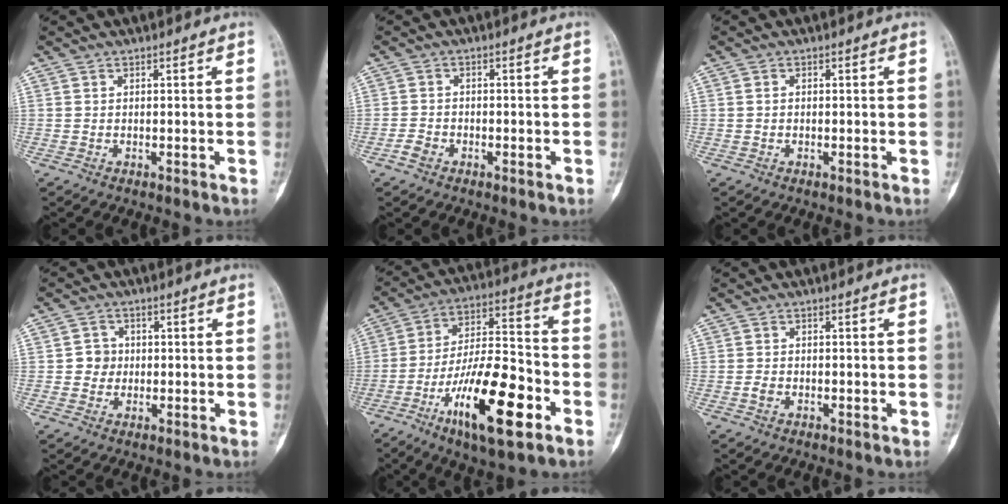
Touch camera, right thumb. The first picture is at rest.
{"total": 2.1, "force": [-1.2, 1.4, 0.8], "torque": [-0.012, 0.007, -0.027]}
{"total": 0.6, "force": [-0.1, 0.5, 0.3], "torque": [-0.003, 0.002, -0.004]}
{"total": 3.4, "force": [-0.1, 3.3, 0.9], "torque": [0.008, 0.009, -0.005]}
{"total": 20.3, "force": [-8.9, 6.5, 17.1], "torque": [-0.288, 0.051, -0.146]}
{"total": 1.1, "force": [-0.5, 0.9, 0.5], "torque": [-0.013, 0.002, -0.012]}